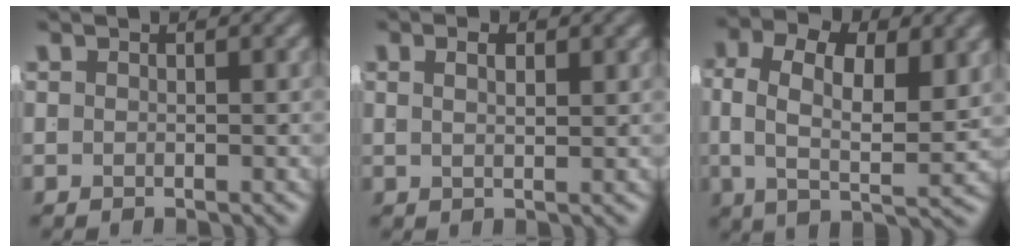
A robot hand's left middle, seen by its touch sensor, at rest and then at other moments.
{"total": 1.4, "force": [0.5, -0.4, 1.3], "torque": [-0.004, -0.004, 0.013]}
{"total": 7.9, "force": [2.1, 4.2, 6.3], "torque": [-0.098, -0.001, 0.024]}